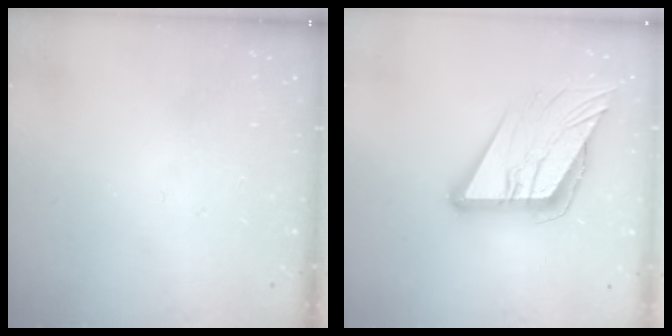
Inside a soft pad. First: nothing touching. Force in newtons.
{"total": 17.6, "press": 17.5, "slide": 2.0}